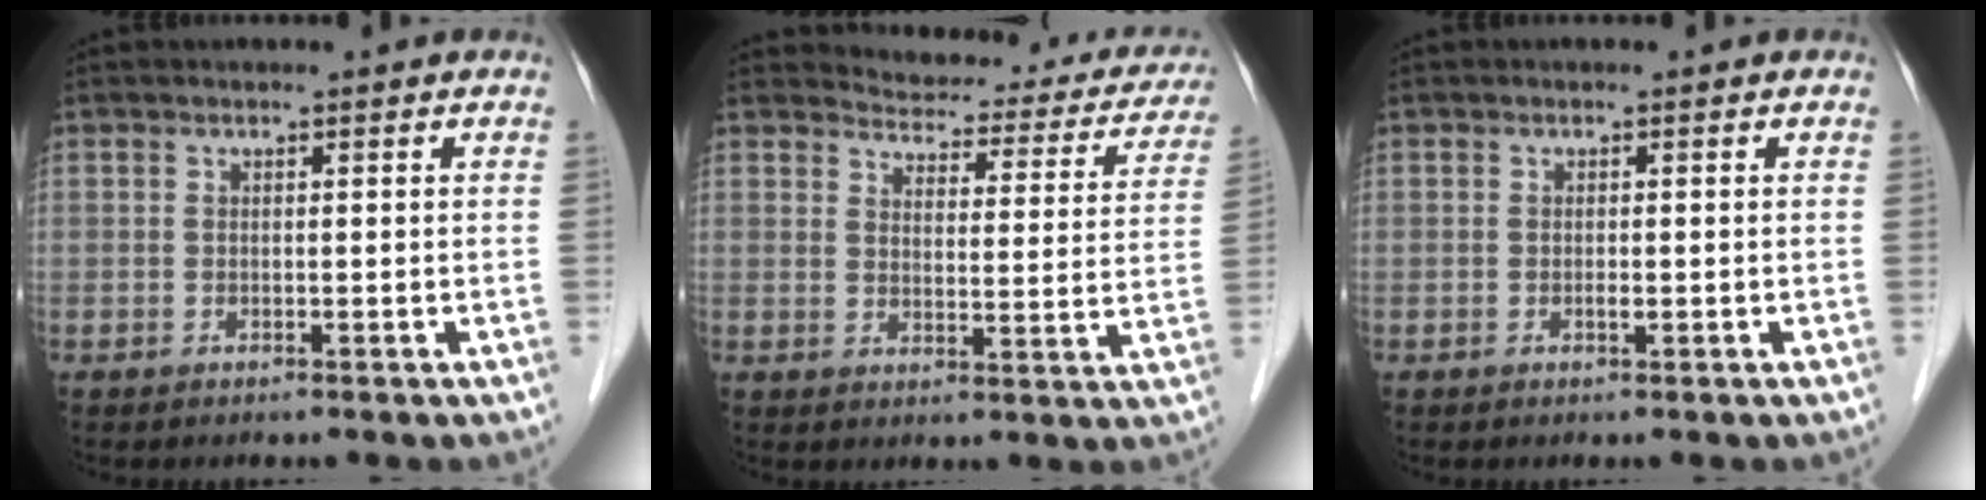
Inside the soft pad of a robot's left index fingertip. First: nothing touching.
{"total": 16.9, "force": [15.8, 4.9, 3.5], "torque": [-0.017, -0.036, 0.164]}
{"total": 0.6, "force": [-0.3, 0.2, 0.5], "torque": [-0.009, -0.004, -0.005]}